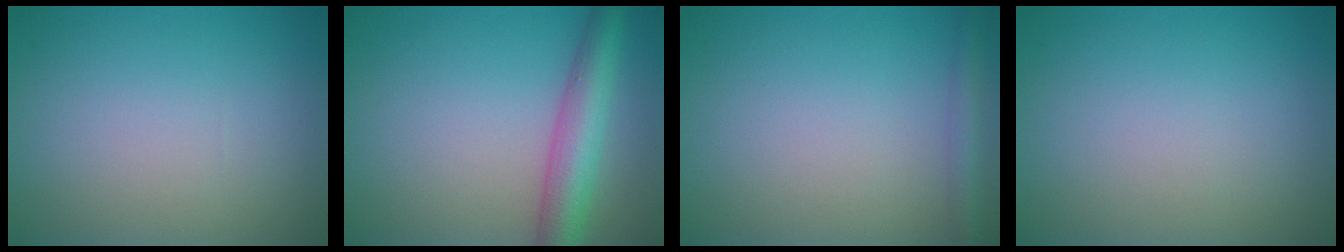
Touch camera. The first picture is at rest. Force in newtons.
{"total": 5.2, "press": 5.2, "slide": 0.1}
{"total": 2.1, "press": 2.1, "slide": 0.1}
{"total": 0.0}